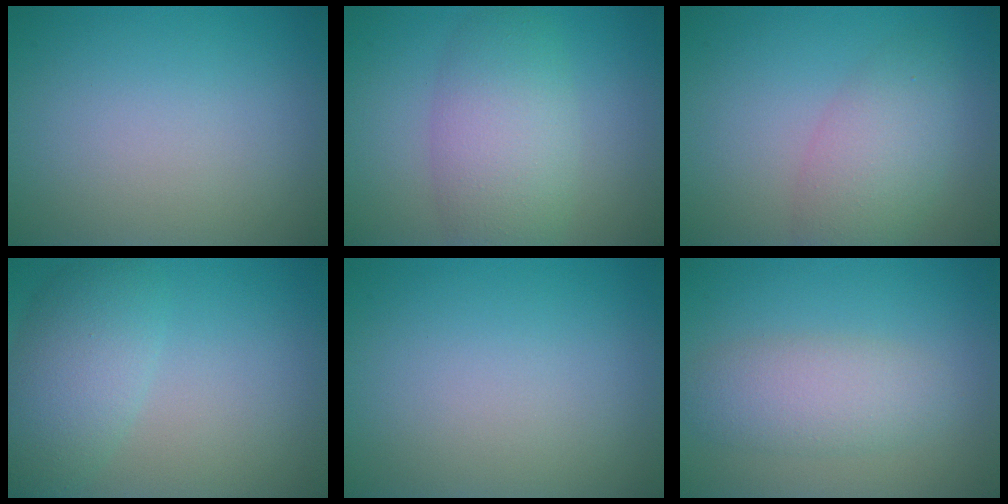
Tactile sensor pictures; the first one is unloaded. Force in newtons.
{"total": 5.8, "press": 5.8, "slide": 0.3}
{"total": 4.2, "press": 4.2, "slide": 0.2}
{"total": 4.8, "press": 4.8, "slide": 0.2}
{"total": 0.0}
{"total": 3.8, "press": 3.7, "slide": 0.2}